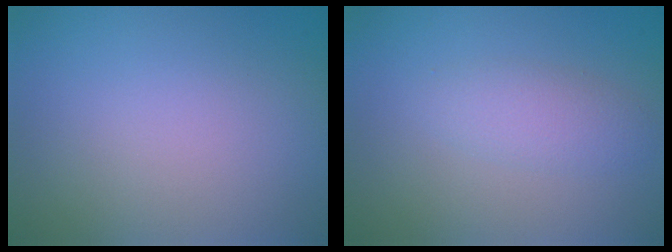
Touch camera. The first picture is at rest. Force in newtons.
{"total": 2.1, "press": 2.1, "slide": 0.1}